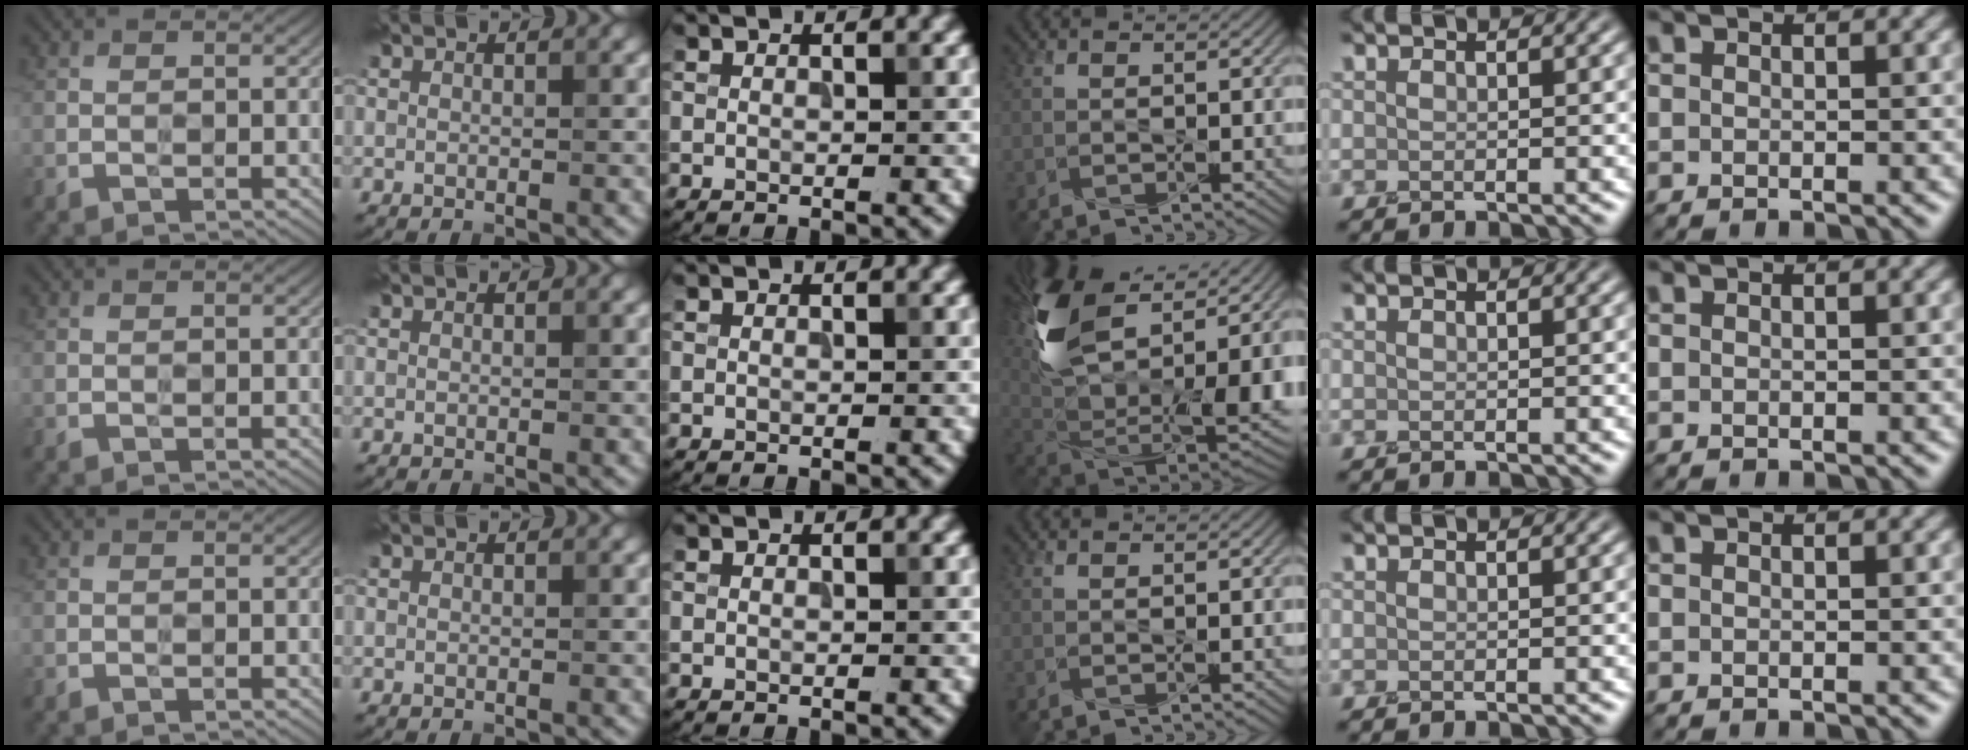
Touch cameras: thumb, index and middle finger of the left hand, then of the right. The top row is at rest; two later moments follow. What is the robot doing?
{"motion": "squeeze", "object": "paper clamp"}